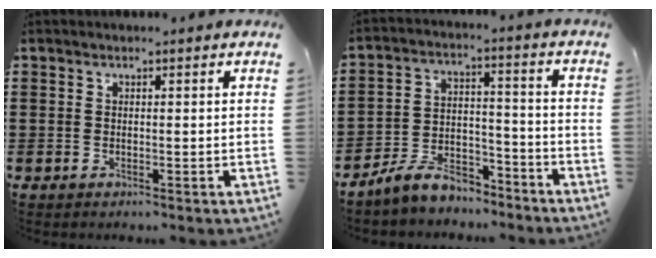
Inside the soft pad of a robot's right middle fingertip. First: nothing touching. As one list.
[{"total": 7.7, "force": [-6.7, 2.6, 2.7], "torque": [-0.058, 0.016, -0.130]}]